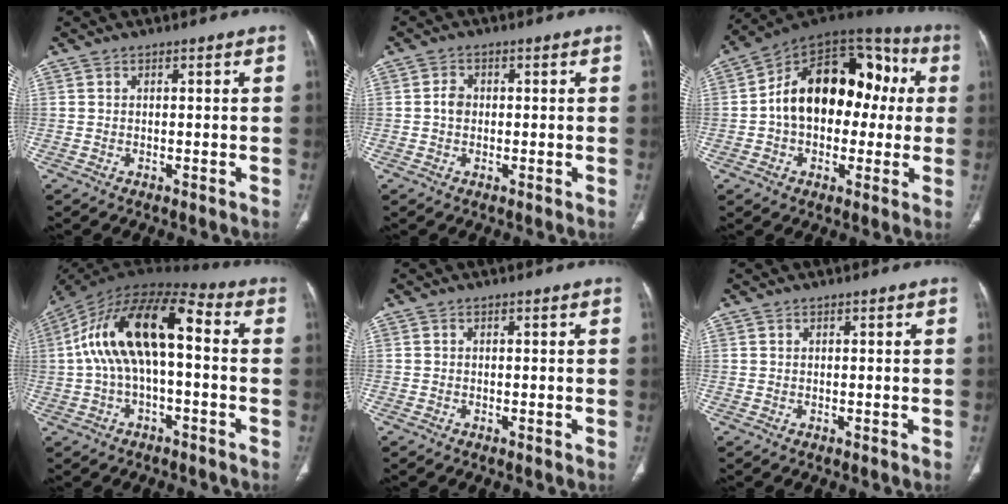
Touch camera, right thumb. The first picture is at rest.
{"total": 2.4, "force": [-0.1, 1.9, 1.4], "torque": [-0.018, 0.008, -0.005]}
{"total": 21.8, "force": [1.5, 14.4, 16.3], "torque": [-0.218, 0.052, 0.016]}
{"total": 17.3, "force": [0.7, 8.1, 15.3], "torque": [-0.283, 0.057, 0.002]}
{"total": 0.5, "force": [-0.4, 0.4, 0.1], "torque": [-0.003, 0.000, -0.011]}
{"total": 0.0}